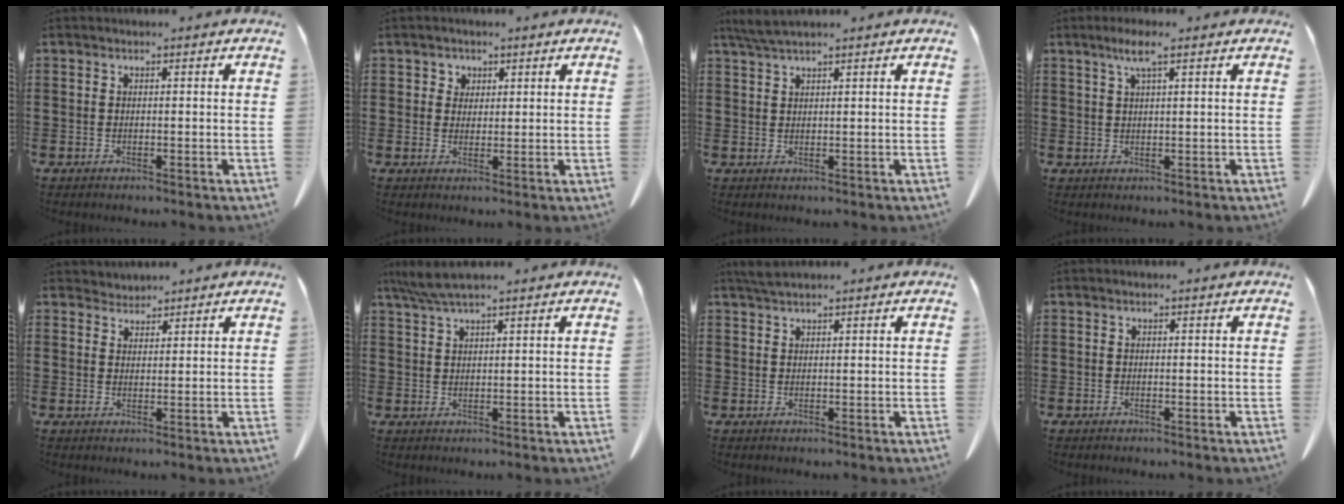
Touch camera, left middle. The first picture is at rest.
{"total": 2.1, "force": [1.3, 1.7, 0.2], "torque": [-0.004, 0.006, 0.021]}
{"total": 2.7, "force": [2.2, 0.1, 1.7], "torque": [-0.038, -0.001, 0.042]}
{"total": 3.7, "force": [2.1, 0.3, 3.0], "torque": [-0.065, 0.002, 0.036]}
{"total": 2.0, "force": [2.0, 0.4, -0.3], "torque": [-0.001, 0.000, 0.038]}
{"total": 4.4, "force": [3.4, 0.3, 2.8], "torque": [-0.062, -0.006, 0.065]}
{"total": 1.9, "force": [1.6, 0.2, 1.0], "torque": [-0.024, -0.001, 0.030]}
{"total": 0.0}